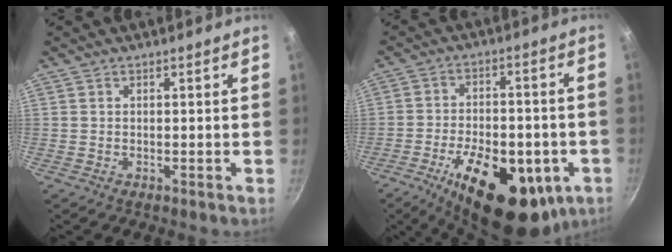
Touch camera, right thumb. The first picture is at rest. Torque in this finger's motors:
{"motor_torque": [0.20, 1.27, 1.21, -1.56, 0.40]}